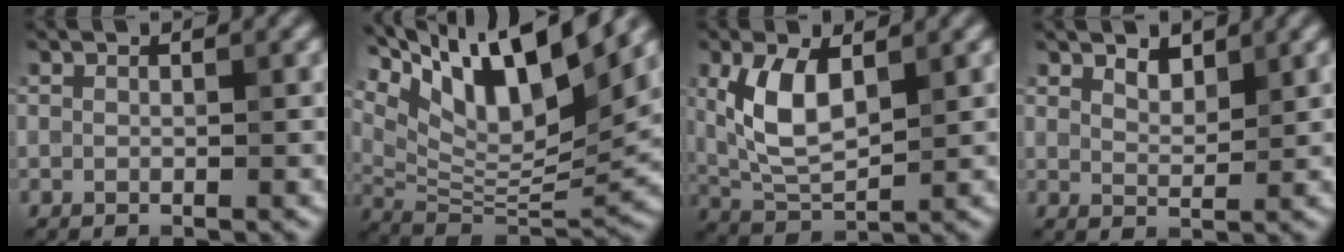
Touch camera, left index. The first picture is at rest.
{"total": 12.9, "force": [7.4, 3.9, 9.8], "torque": [-0.172, 0.005, 0.142]}
{"total": 5.5, "force": [1.3, 2.7, 4.7], "torque": [-0.106, -0.001, 0.027]}
{"total": 1.6, "force": [1.2, 0.7, 0.8], "torque": [-0.020, -0.004, 0.021]}